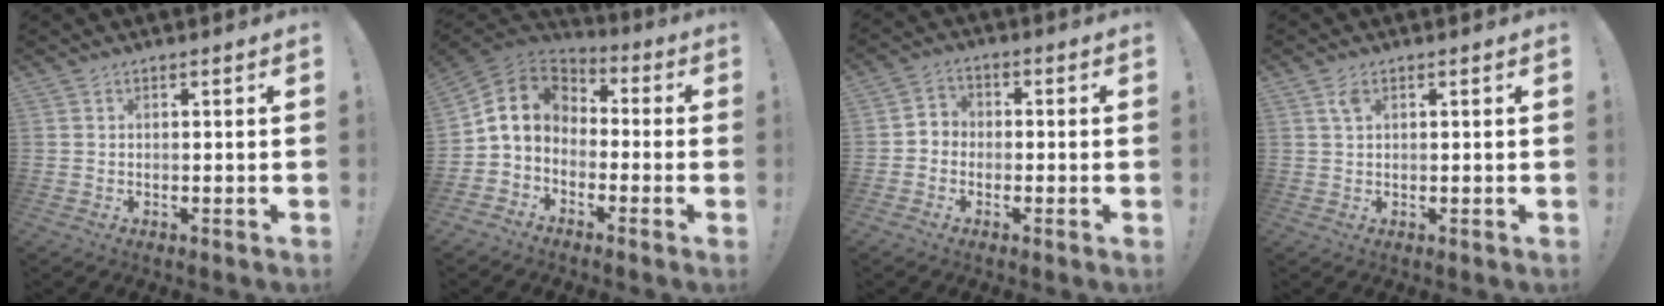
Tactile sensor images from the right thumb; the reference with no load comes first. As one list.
[{"total": 9.4, "force": [-0.5, 7.7, 5.3], "torque": [-0.099, 0.014, -0.002]}, {"total": 3.9, "force": [-2.2, 3.0, 1.2], "torque": [-0.024, 0.020, -0.039]}, {"total": 2.8, "force": [1.3, 1.2, 2.1], "torque": [-0.036, -0.001, 0.020]}]